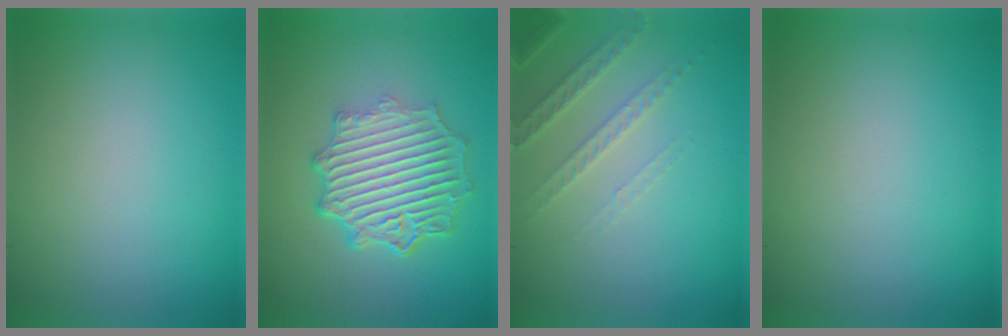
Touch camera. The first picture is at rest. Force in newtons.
{"total": 7.1, "press": 5.3, "slide": 4.7}
{"total": 2.5, "press": 2.4, "slide": 0.7}
{"total": 0.0}